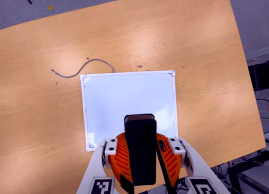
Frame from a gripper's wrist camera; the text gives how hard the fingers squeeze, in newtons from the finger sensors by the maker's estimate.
{"total": 9.9, "left": 9.8, "right": 10.1}